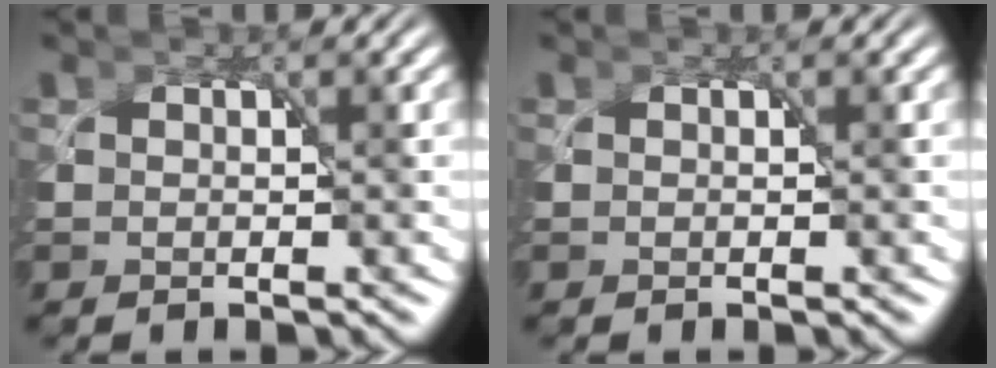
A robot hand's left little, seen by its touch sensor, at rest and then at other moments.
{"total": 0.0}